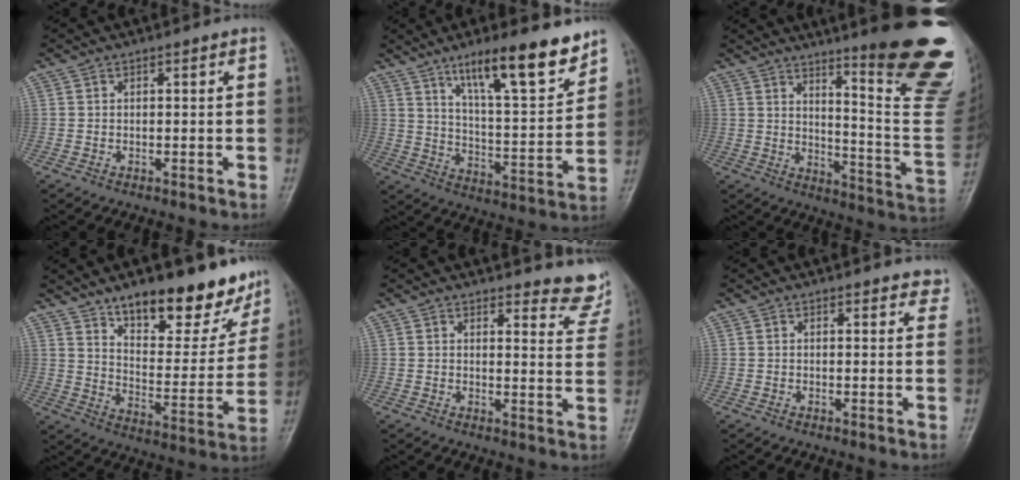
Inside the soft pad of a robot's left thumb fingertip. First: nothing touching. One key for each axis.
{"total": 16.4, "fx": 11.1, "fy": 3.7, "fz": 11.5, "tx": -0.155, "ty": -0.067, "tz": 0.187}
{"total": 25.1, "fx": 14.7, "fy": 4.1, "fz": 20.0, "tx": -0.209, "ty": -0.100, "tz": 0.199}
{"total": 19.5, "fx": 14.2, "fy": 7.8, "fz": 10.9, "tx": -0.098, "ty": -0.087, "tz": 0.217}
{"total": 8.2, "fx": 7.8, "fy": 2.1, "fz": 1.4, "tx": 0.019, "ty": -0.067, "tz": 0.068}
{"total": 3.3, "fx": 2.9, "fy": 1.4, "fz": 0.8, "tx": 0.021, "ty": -0.012, "tz": 0.019}